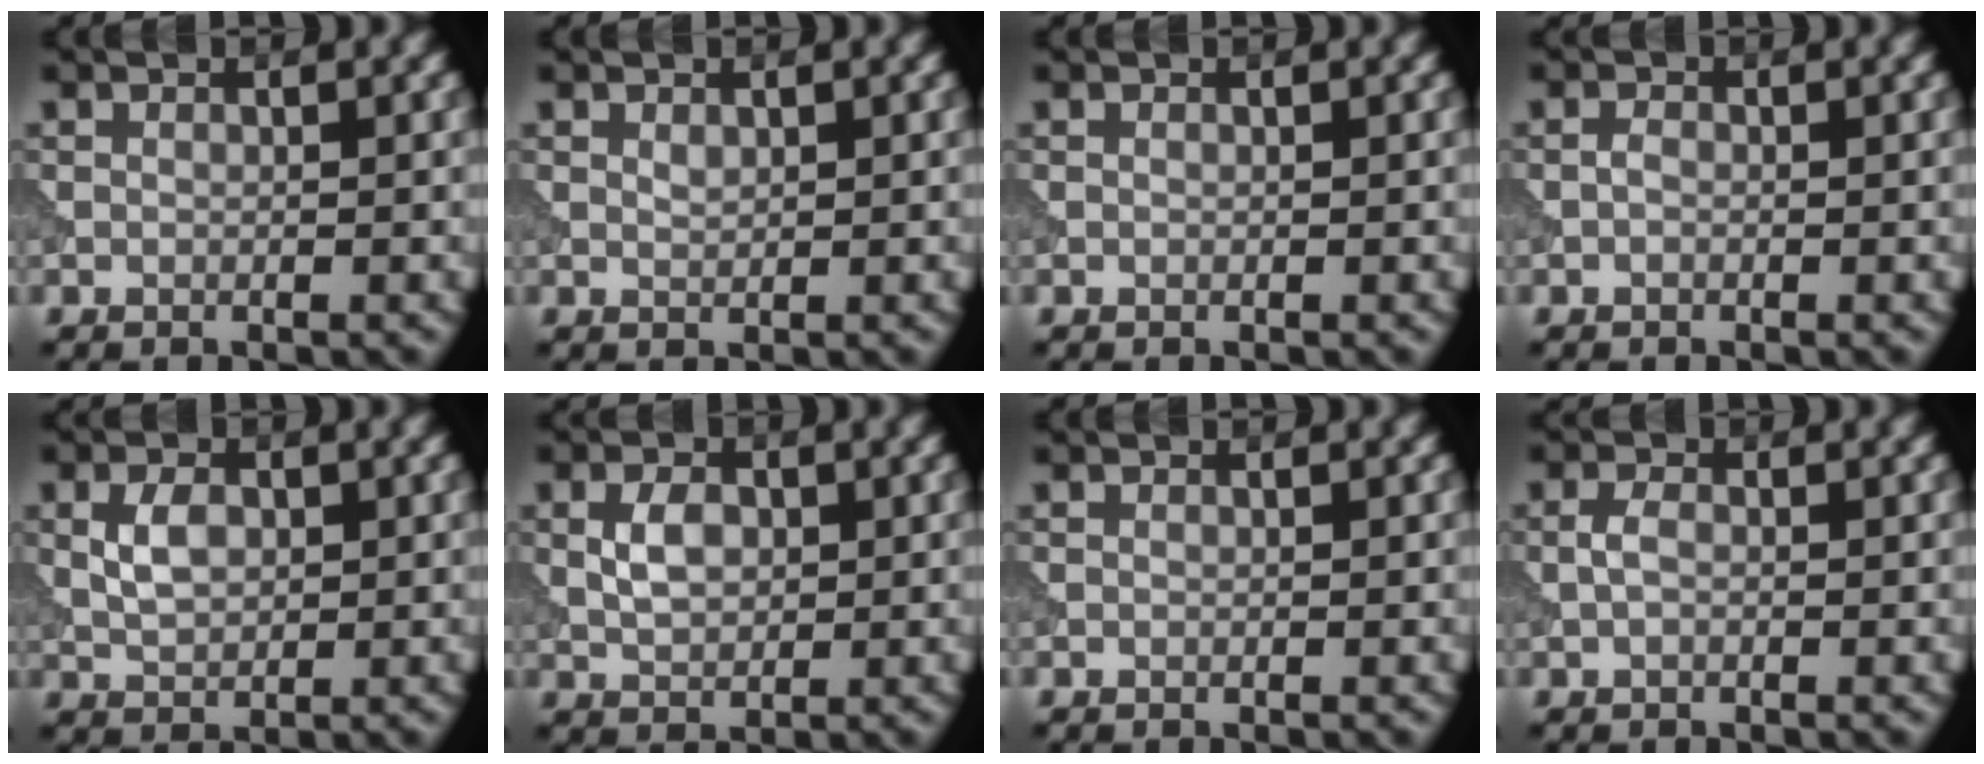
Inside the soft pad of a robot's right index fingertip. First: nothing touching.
{"total": 0.7, "force": [0.3, 0.4, 0.5], "torque": [-0.013, 0.000, 0.009]}
{"total": 0.0}
{"total": 0.7, "force": [-0.2, 0.4, 0.5], "torque": [-0.010, 0.002, -0.007]}
{"total": 2.9, "force": [0.5, 1.9, 2.1], "torque": [-0.046, 0.003, 0.010]}
{"total": 2.9, "force": [0.4, 1.9, 2.1], "torque": [-0.045, 0.003, 0.007]}
{"total": 0.0}
{"total": 1.3, "force": [-0.2, 0.8, 1.1], "torque": [-0.026, 0.004, -0.008]}